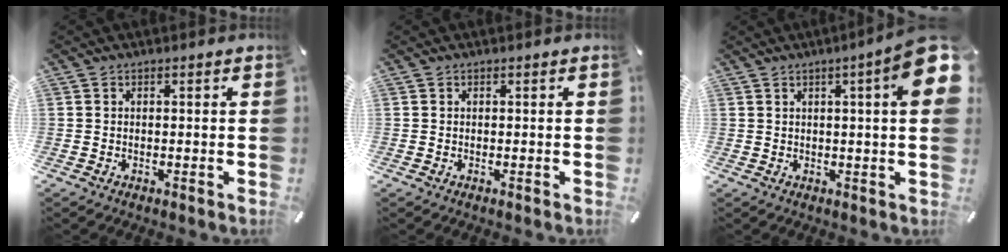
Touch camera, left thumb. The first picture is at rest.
{"total": 0.0}
{"total": 9.8, "force": [3.4, 0.9, 9.1], "torque": [-0.127, -0.021, 0.051]}